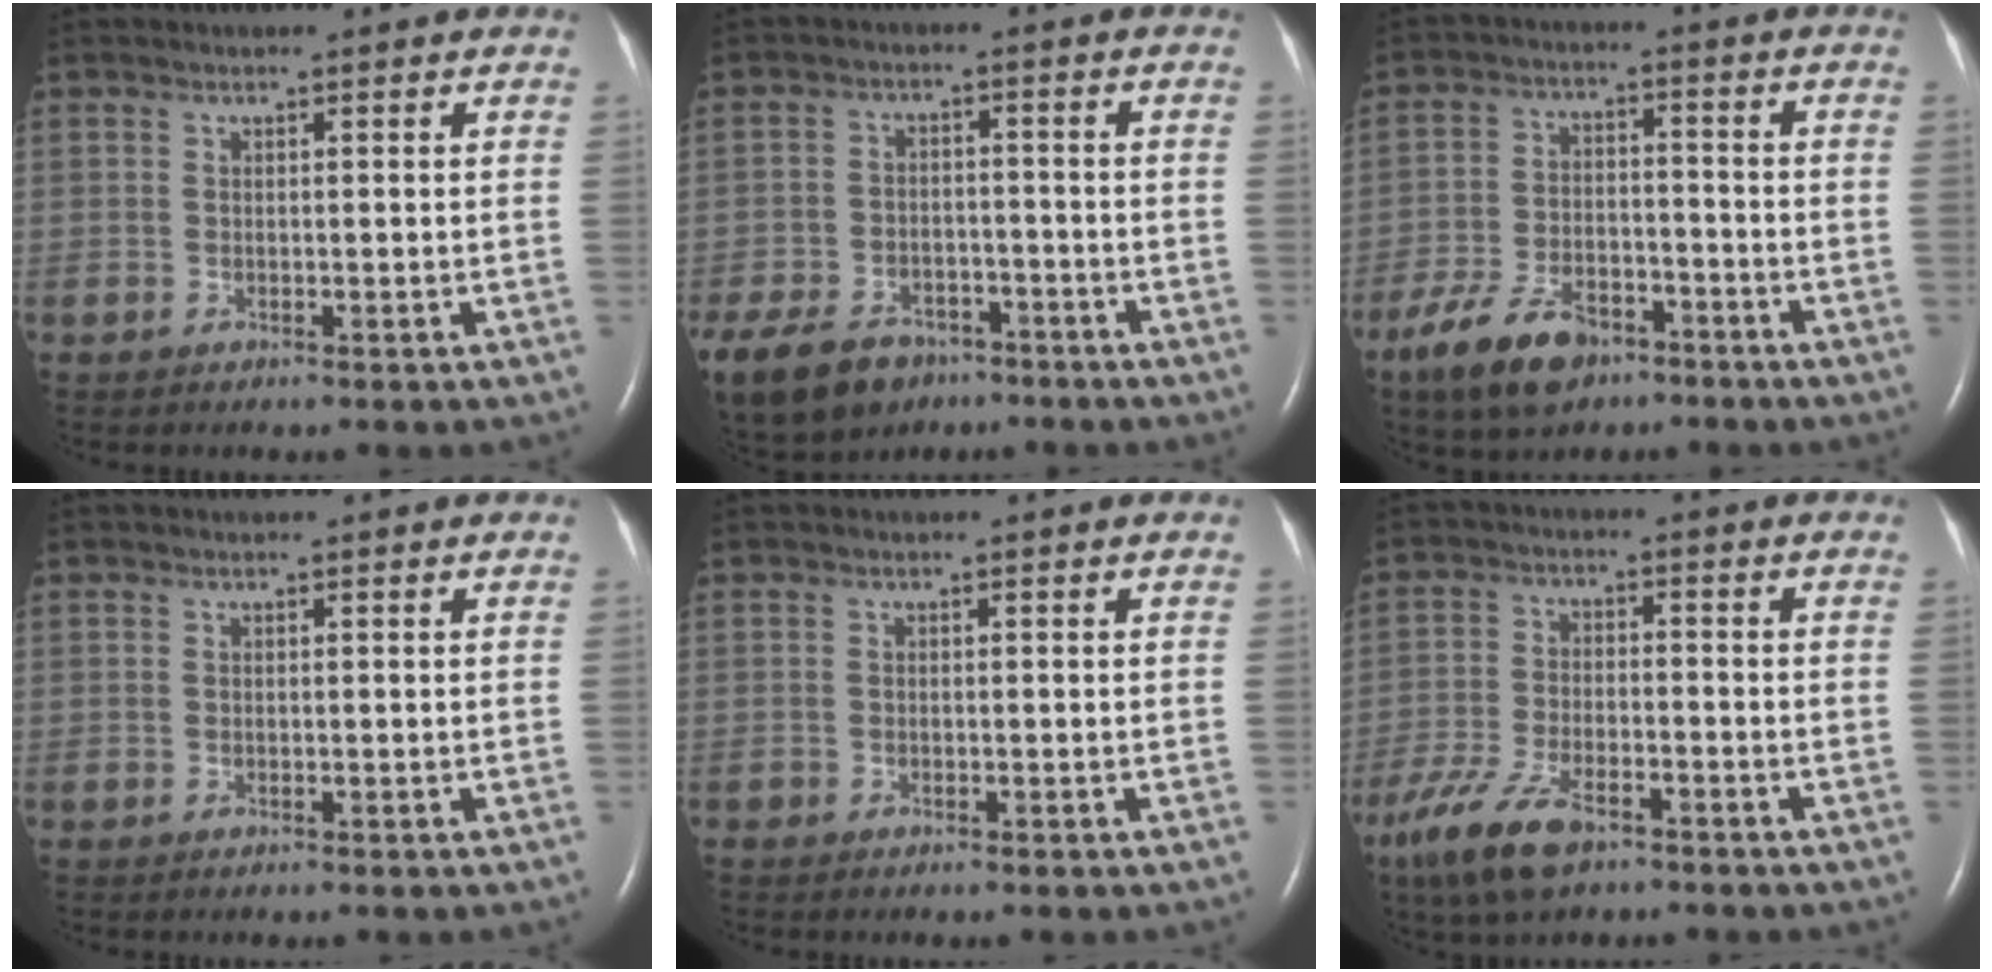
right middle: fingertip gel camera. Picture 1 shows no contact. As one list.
[{"total": 16.5, "force": [-10.8, 10.1, 7.4], "torque": [-0.208, -0.021, -0.164]}, {"total": 9.8, "force": [-6.6, 4.5, 5.7], "torque": [-0.119, -0.007, -0.117]}, {"total": 0.0}, {"total": 0.0}, {"total": 9.1, "force": [-6.1, 3.0, 6.0], "torque": [-0.134, -0.015, -0.112]}]